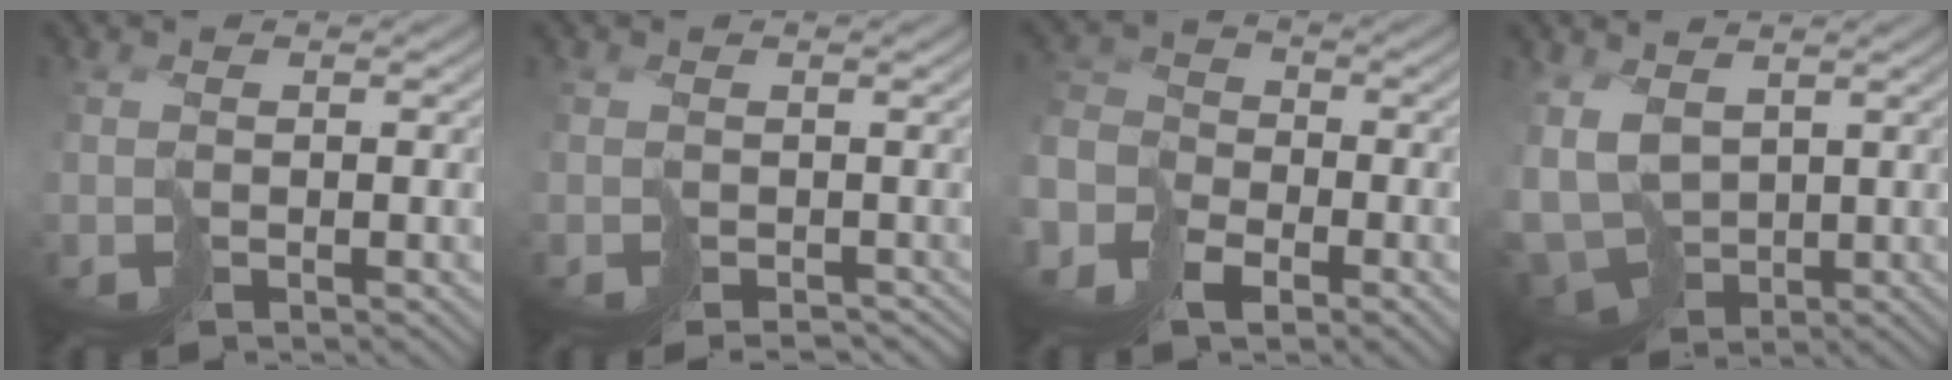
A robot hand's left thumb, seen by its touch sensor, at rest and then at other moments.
{"total": 1.9, "force": [-1.3, 1.2, 0.6], "torque": [-0.003, -0.010, -0.018]}
{"total": 8.7, "force": [-5.4, 5.3, 4.4], "torque": [-0.109, -0.032, -0.101]}
{"total": 7.7, "force": [-0.1, 5.4, 5.5], "torque": [-0.150, -0.028, 0.009]}